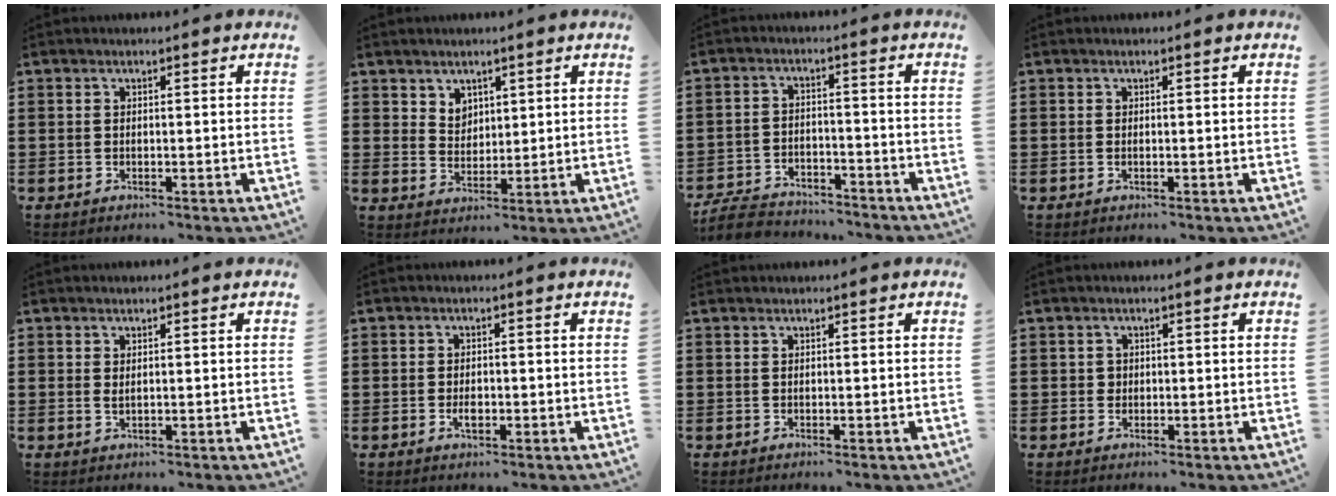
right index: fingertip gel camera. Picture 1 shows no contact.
{"total": 3.8, "force": [2.8, 2.5, 0.3], "torque": [-0.018, 0.004, 0.053]}
{"total": 6.2, "force": [-5.9, 1.3, 1.3], "torque": [-0.036, 0.008, -0.118]}
{"total": 0.0}
{"total": 0.9, "force": [0.5, 0.2, 0.7], "torque": [-0.015, 0.002, 0.009]}
{"total": 2.0, "force": [-0.6, 0.9, 1.7], "torque": [-0.032, 0.000, -0.010]}
{"total": 0.0}
{"total": 1.0, "force": [0.2, 0.9, 0.3], "torque": [-0.007, 0.004, 0.004]}